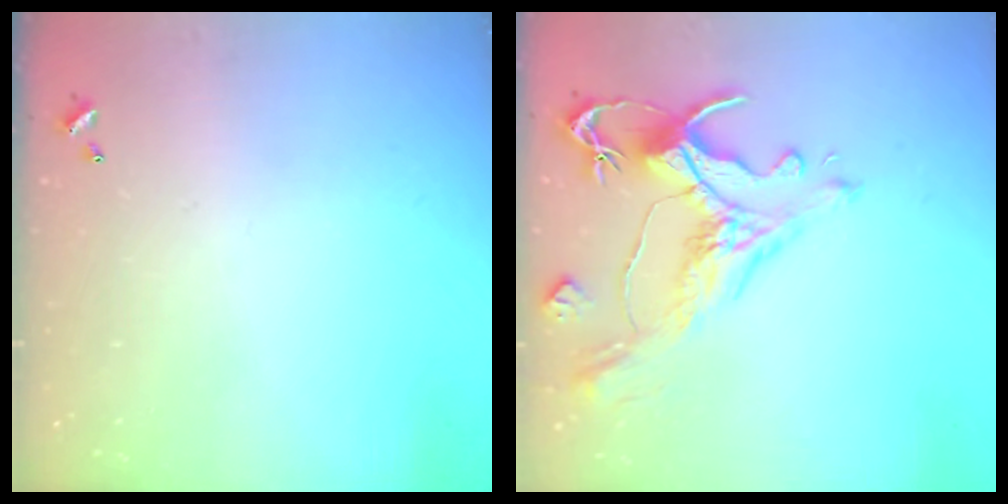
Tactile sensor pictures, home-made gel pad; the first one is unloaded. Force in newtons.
{"total": 1.6, "press": 0.8, "slide": 1.4}